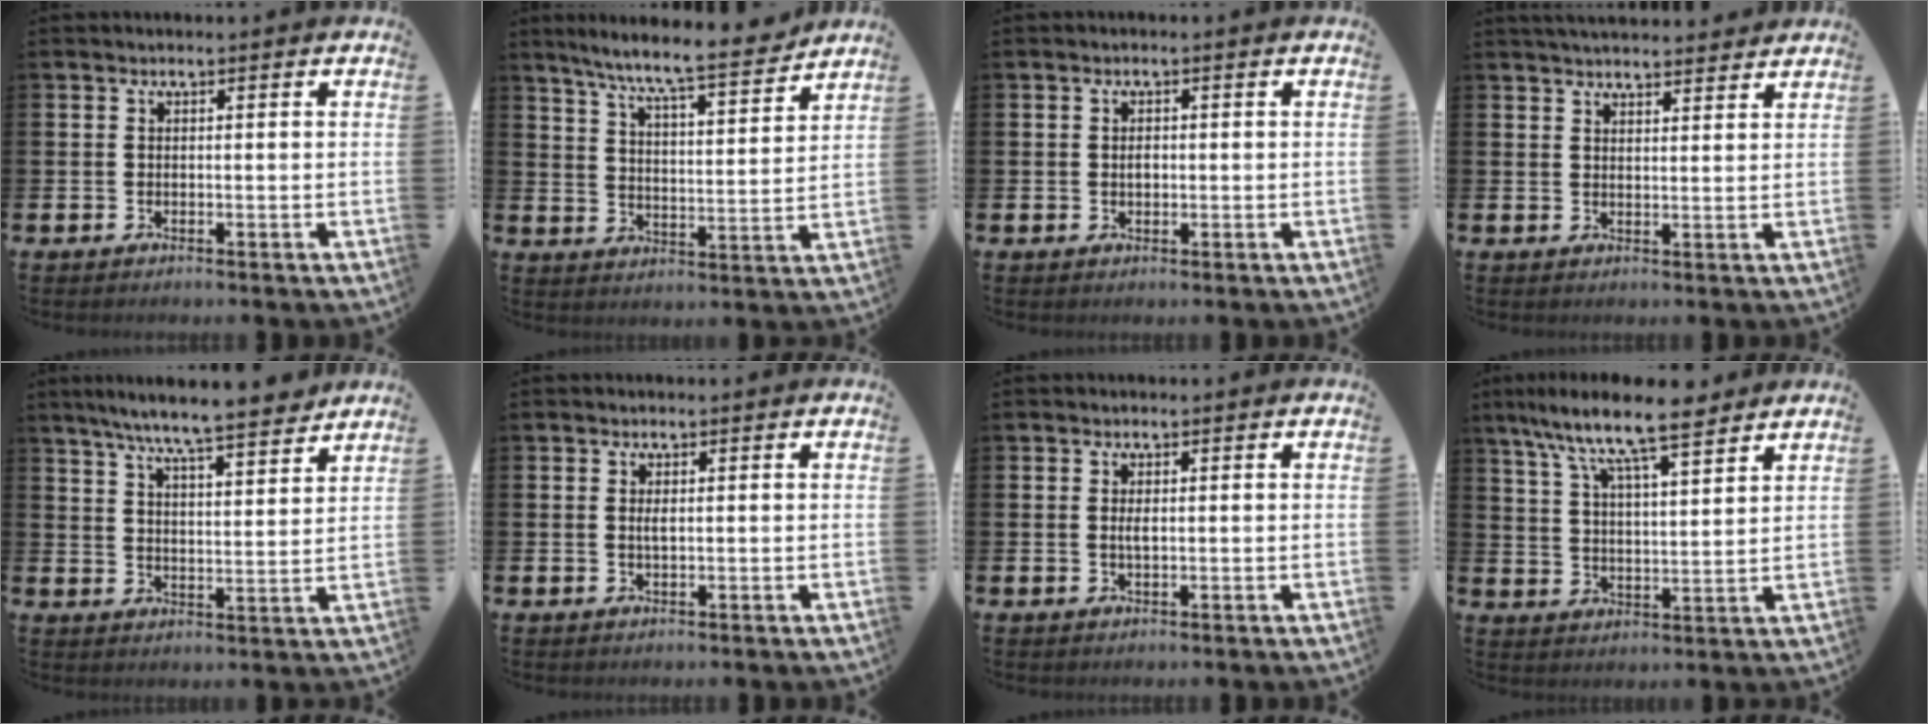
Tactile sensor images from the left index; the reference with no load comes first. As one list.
[{"total": 8.6, "force": [7.9, 0.2, 3.4], "torque": [-0.087, -0.055, 0.135]}, {"total": 1.2, "force": [0.1, 0.8, 0.9], "torque": [-0.010, 0.002, -0.003]}, {"total": 3.4, "force": [3.4, 0.2, 0.1], "torque": [-0.006, -0.015, 0.062]}, {"total": 8.4, "force": [7.8, 0.3, 3.1], "torque": [-0.069, -0.049, 0.135]}, {"total": 1.3, "force": [0.3, 0.4, 1.2], "torque": [-0.022, 0.002, 0.003]}, {"total": 1.4, "force": [0.2, 0.5, 1.3], "torque": [-0.025, 0.002, 0.002]}, {"total": 10.4, "force": [8.9, 1.5, 5.2], "torque": [-0.117, -0.042, 0.156]}]